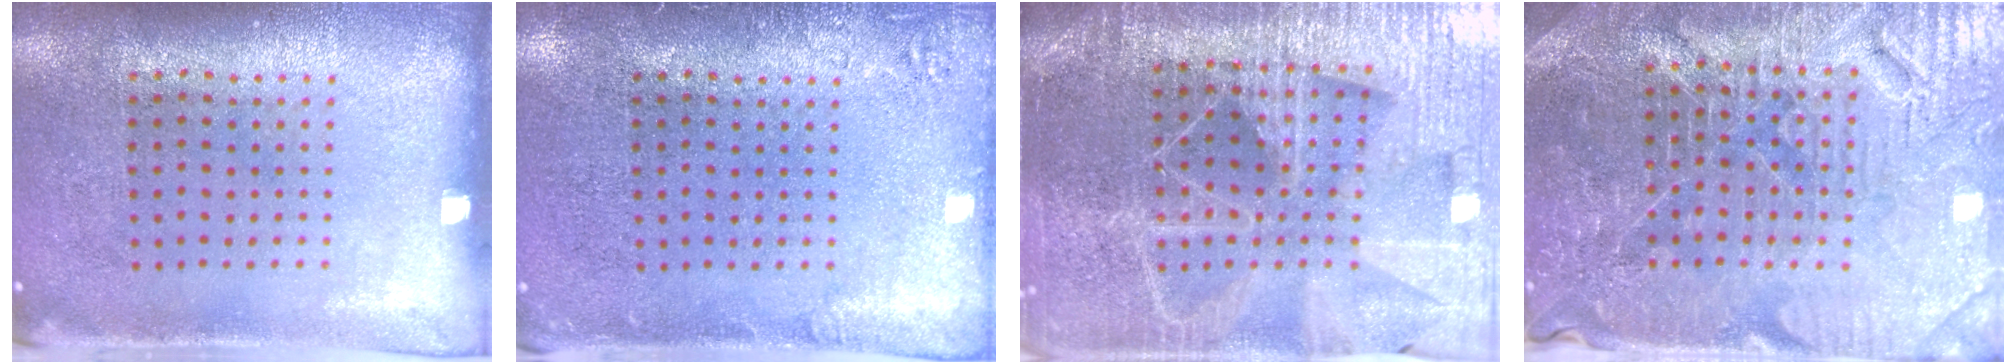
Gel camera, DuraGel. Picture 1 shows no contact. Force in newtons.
{"total": 1.5, "press": 1.5, "slide": 0.2}
{"total": 5.6, "press": 4.9, "slide": 2.6}
{"total": 4.6, "press": 4.4, "slide": 1.3}